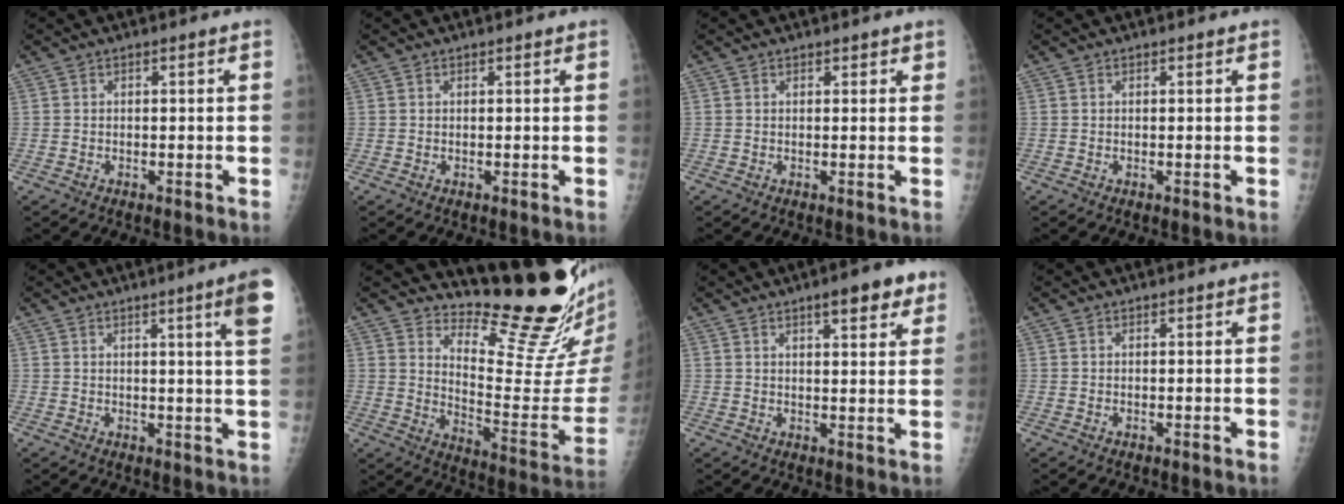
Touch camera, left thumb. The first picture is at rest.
{"total": 0.0}
{"total": 0.9, "force": [0.7, 0.5, 0.2], "torque": [0.008, -0.005, 0.007]}
{"total": 0.0}
{"total": 7.0, "force": [3.4, -0.5, 6.1], "torque": [-0.079, -0.021, 0.041]}
{"total": 18.8, "force": [16.2, 2.0, 9.3], "torque": [-0.112, -0.167, 0.234]}
{"total": 7.8, "force": [4.7, 2.3, 5.8], "torque": [-0.057, -0.018, 0.060]}
{"total": 0.0}